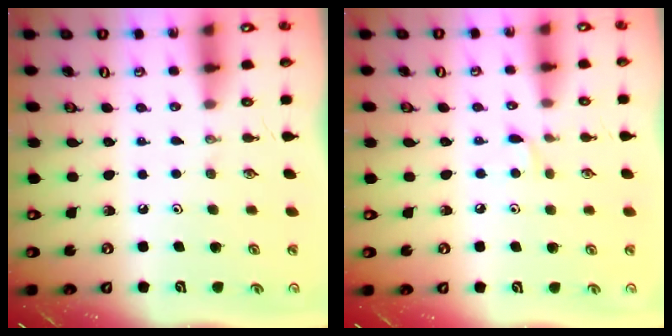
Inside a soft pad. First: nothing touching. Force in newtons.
{"total": 4.7, "press": 4.7, "slide": 0.6}